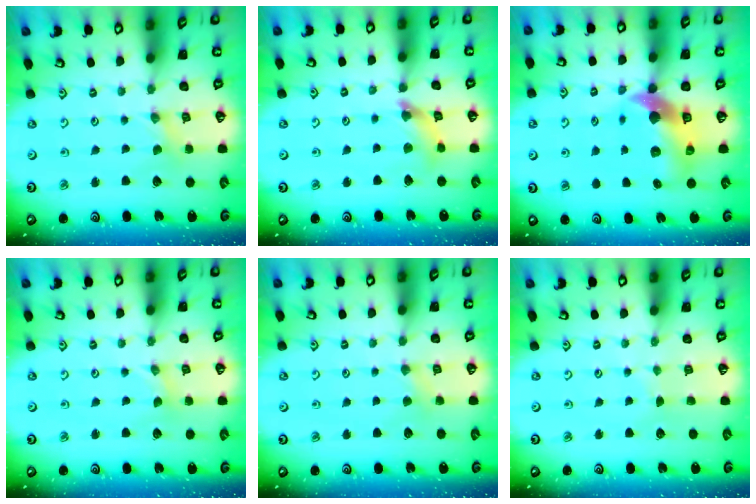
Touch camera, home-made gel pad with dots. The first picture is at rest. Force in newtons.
{"total": 7.8, "press": 7.7, "slide": 0.7}
{"total": 11.6, "press": 11.5, "slide": 1.8}
{"total": 0.0}
{"total": 2.1, "press": 2.0, "slide": 0.4}
{"total": 1.6, "press": 1.6, "slide": 0.2}